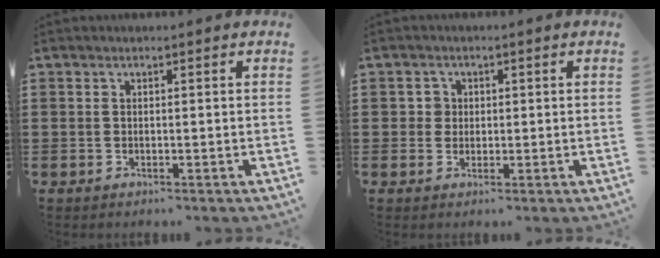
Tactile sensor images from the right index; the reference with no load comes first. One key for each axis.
{"total": 2.0, "fx": 0.2, "fy": 1.9, "fz": 0.6, "tx": -0.020, "ty": 0.009, "tz": 0.003}